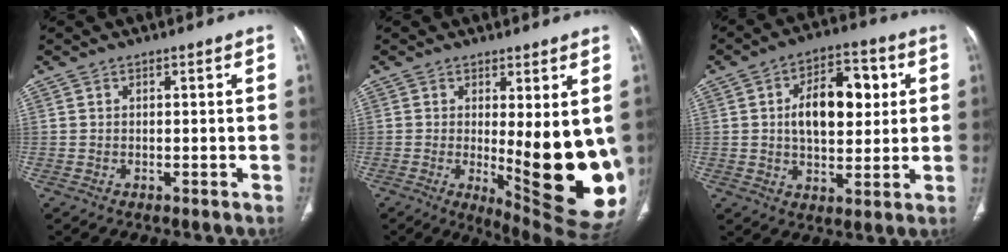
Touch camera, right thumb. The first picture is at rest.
{"total": 16.9, "force": [-1.2, 5.0, 16.1], "torque": [-0.194, -0.036, 0.006]}
{"total": 14.0, "force": [2.5, 8.0, 11.2], "torque": [-0.142, 0.009, 0.038]}